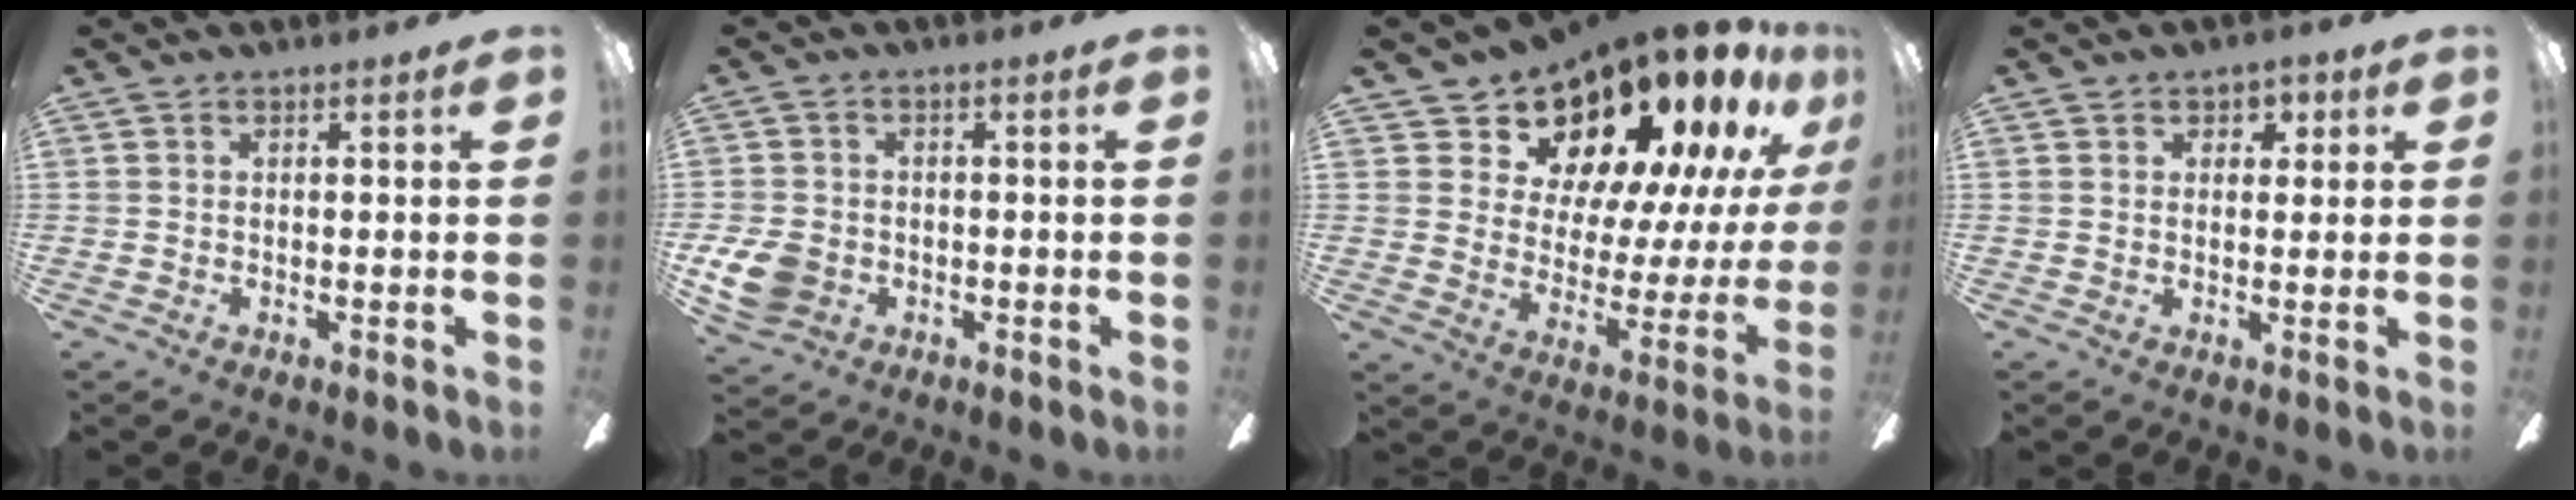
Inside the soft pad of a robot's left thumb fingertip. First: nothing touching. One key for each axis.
{"total": 7.7, "fx": -2.2, "fy": 6.3, "fz": 4.0, "tx": -0.089, "ty": 0.015, "tz": -0.038}
{"total": 17.8, "fx": 15.5, "fy": 6.6, "fz": 5.8, "tx": -0.099, "ty": -0.135, "tz": 0.269}
{"total": 2.6, "fx": 1.2, "fy": 2.2, "fz": 0.6, "tx": 0.007, "ty": 0.000, "tz": 0.017}